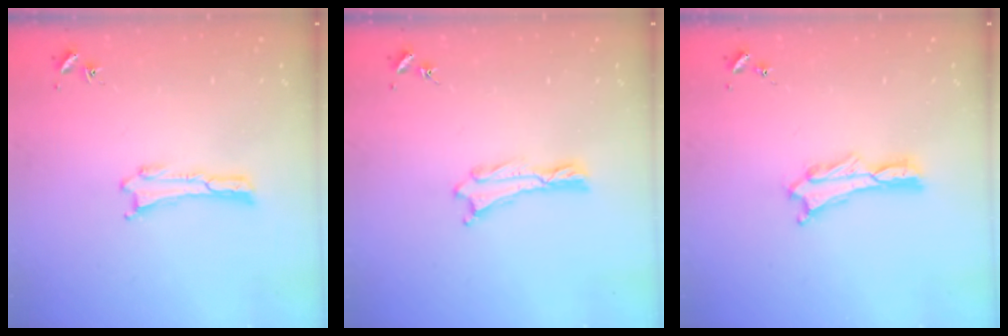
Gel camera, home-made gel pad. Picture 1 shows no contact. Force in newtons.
{"total": 0.0}
{"total": 1.1, "press": 1.1, "slide": 0.2}